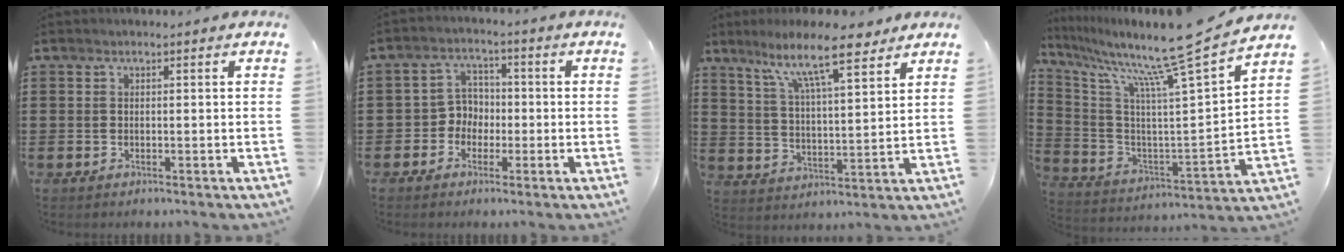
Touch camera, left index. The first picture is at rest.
{"total": 4.2, "force": [-1.5, 3.7, 1.2], "torque": [-0.038, 0.013, -0.035]}
{"total": 11.5, "force": [8.6, 2.2, 7.2], "torque": [-0.144, -0.030, 0.149]}
{"total": 12.2, "force": [9.9, -0.3, 7.0], "torque": [-0.155, -0.076, 0.147]}